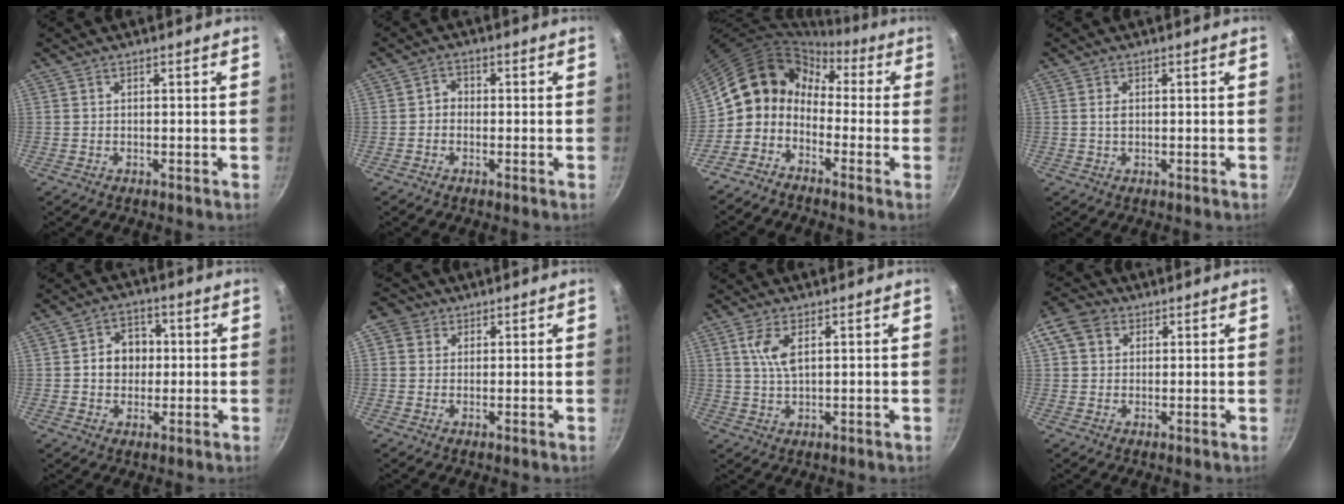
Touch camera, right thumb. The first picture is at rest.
{"total": 1.4, "force": [-0.5, 1.2, 0.5], "torque": [-0.004, 0.008, -0.014]}
{"total": 9.7, "force": [-1.3, 8.1, 5.1], "torque": [-0.070, 0.056, -0.055]}
{"total": 1.6, "force": [0.2, 1.0, 1.2], "torque": [-0.021, 0.000, 0.002]}
{"total": 4.2, "force": [0.7, 3.6, 2.0], "torque": [-0.009, 0.003, 0.009]}
{"total": 4.3, "force": [1.7, 3.8, 1.3], "torque": [0.009, 0.002, 0.018]}
{"total": 5.0, "force": [1.7, 1.9, 4.3], "torque": [-0.092, -0.003, 0.037]}
{"total": 9.1, "force": [3.2, 7.3, 4.5], "torque": [-0.076, 0.015, 0.045]}